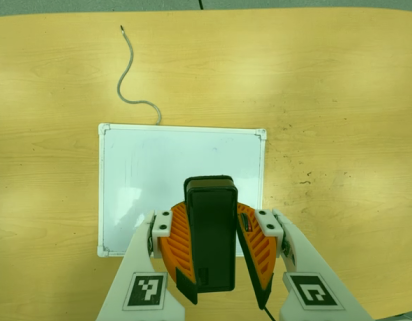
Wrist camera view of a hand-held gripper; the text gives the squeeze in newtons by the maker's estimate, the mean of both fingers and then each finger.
{"total": 8.4, "left": 8.9, "right": 8.0}